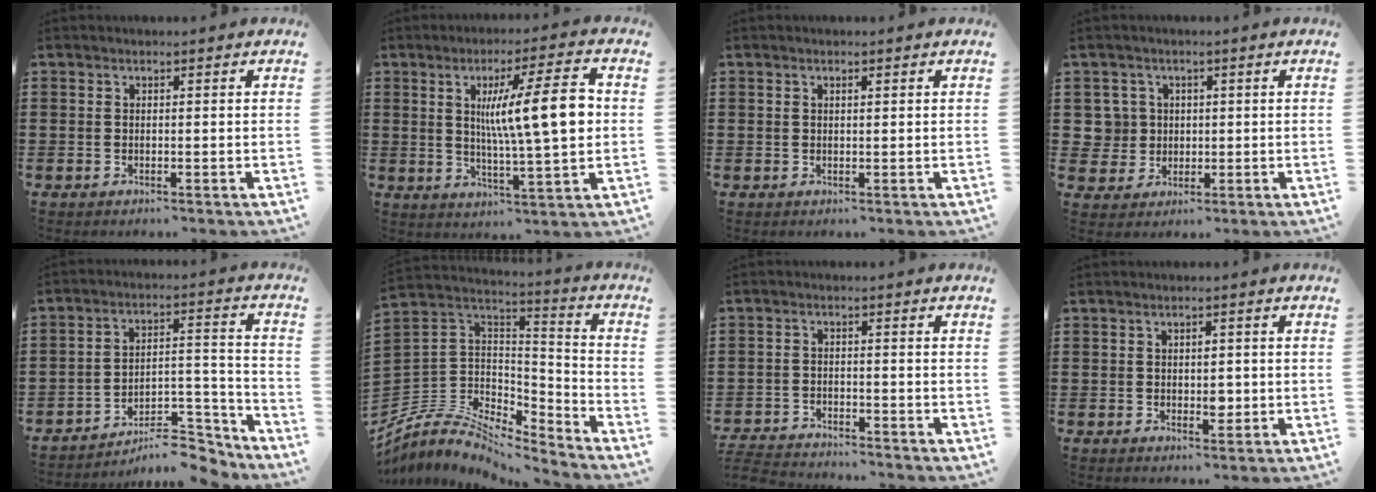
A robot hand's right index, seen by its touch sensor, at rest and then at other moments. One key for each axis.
{"total": 12.5, "fx": 2.0, "fy": 2.2, "fz": 12.2, "tx": -0.199, "ty": -0.001, "tz": 0.025}
{"total": 0.6, "fx": 0.3, "fy": 0.4, "fz": 0.4, "tx": -0.008, "ty": 0.003, "tz": 0.006}
{"total": 4.2, "fx": 0.7, "fy": 4.1, "fz": 0.8, "tx": -0.036, "ty": 0.014, "tz": 0.011}
{"total": 9.0, "fx": -7.9, "fy": 2.5, "fz": 3.5, "tx": -0.039, "ty": 0.033, "tz": -0.149}
{"total": 7.2, "fx": -5.3, "fy": 4.2, "fz": 2.6, "tx": -0.080, "ty": -0.003, "tz": -0.107}
{"total": 3.4, "fx": -3.4, "fy": 0.1, "fz": -0.1, "tx": -0.009, "ty": -0.002, "tz": -0.076}
{"total": 2.5, "fx": 0.0, "fy": 1.5, "fz": 2.0, "tx": -0.022, "ty": -0.002, "tz": -0.004}